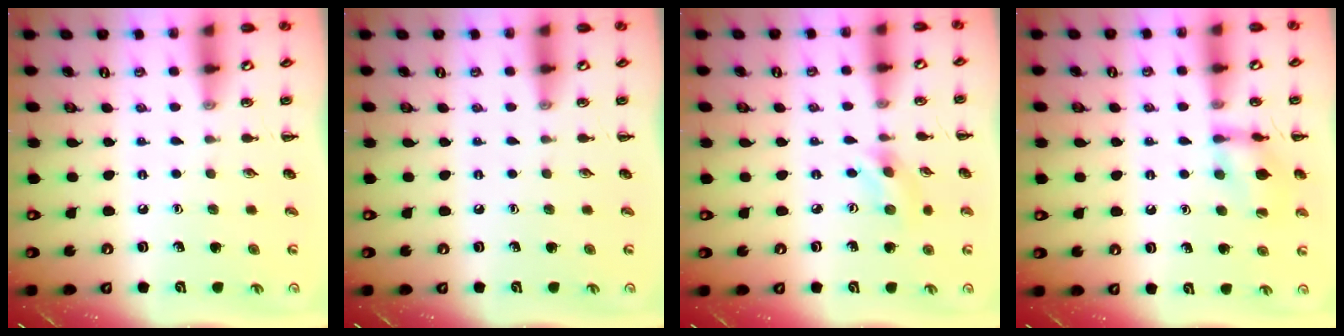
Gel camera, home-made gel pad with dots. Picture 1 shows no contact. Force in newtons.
{"total": 0.0}
{"total": 2.8, "press": 2.7, "slide": 0.9}
{"total": 12.1, "press": 12.1, "slide": 0.5}